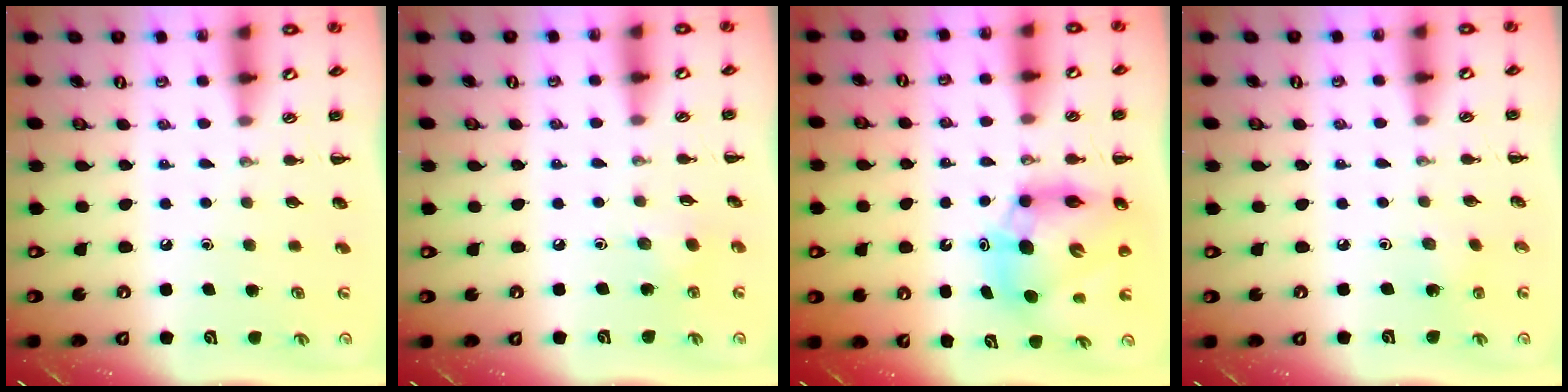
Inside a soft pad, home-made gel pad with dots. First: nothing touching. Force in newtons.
{"total": 2.8, "press": 2.7, "slide": 0.7}
{"total": 13.5, "press": 12.9, "slide": 3.9}
{"total": 1.1, "press": 1.0, "slide": 0.5}